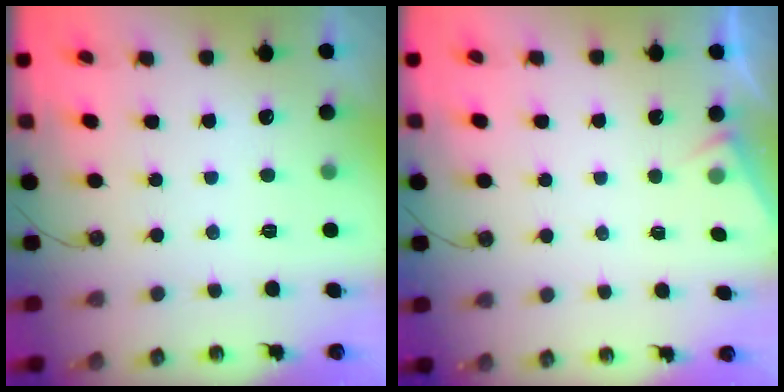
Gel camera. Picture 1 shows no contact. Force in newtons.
{"total": 2.6, "press": 2.6, "slide": 0.4}